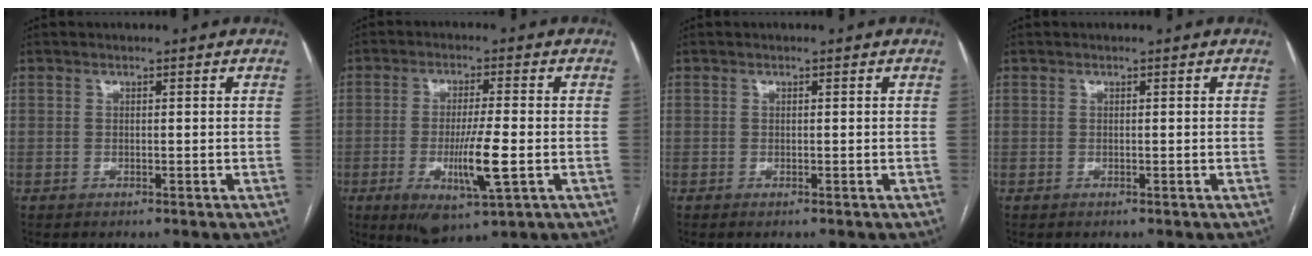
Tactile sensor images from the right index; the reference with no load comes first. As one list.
[{"total": 9.6, "force": [-2.6, 0.9, 9.2], "torque": [-0.166, -0.022, -0.041]}, {"total": 0.0}, {"total": 0.0}]